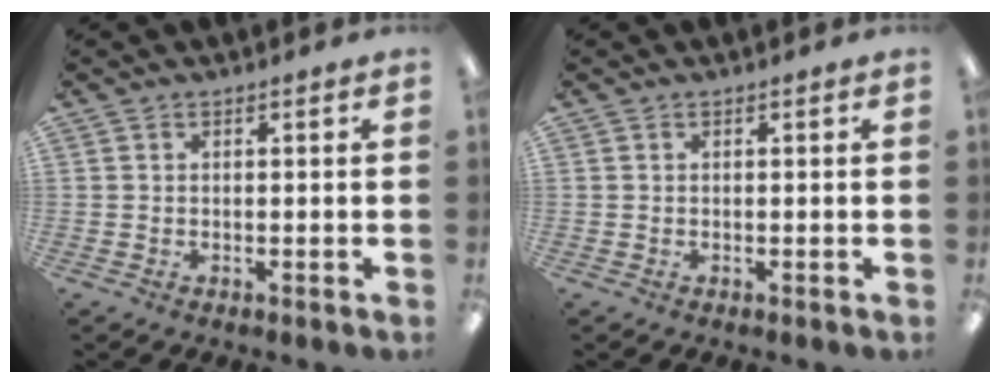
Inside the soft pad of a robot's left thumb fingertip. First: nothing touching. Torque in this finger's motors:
{"motor_torque": [0.00, 0.00, -0.02, 0.02, 0.00]}